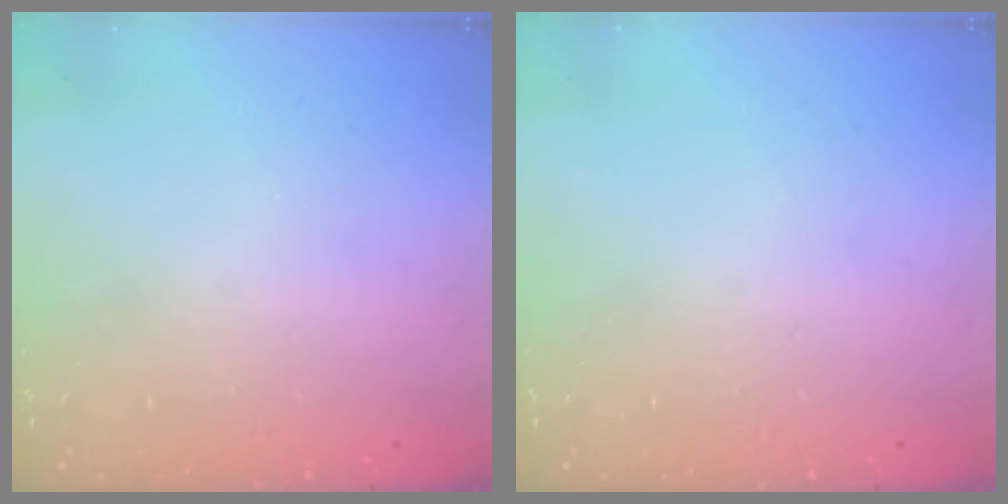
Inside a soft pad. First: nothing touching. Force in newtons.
{"total": 0.0}